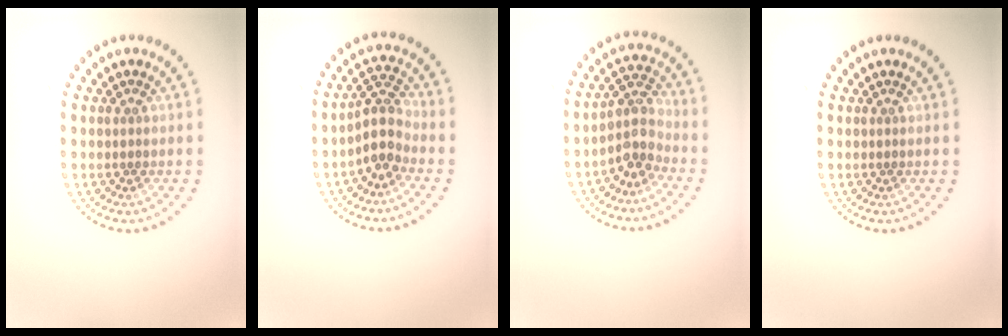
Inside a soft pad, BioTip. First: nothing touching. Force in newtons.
{"total": 3.1, "press": 2.5, "slide": 1.9}
{"total": 3.4, "press": 2.6, "slide": 2.2}
{"total": 0.0}